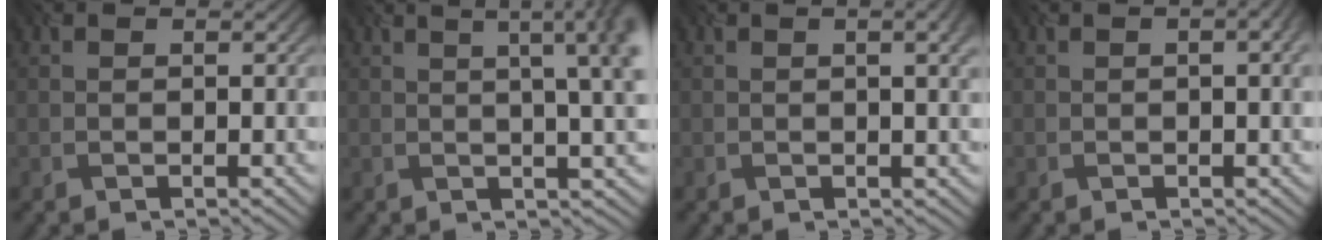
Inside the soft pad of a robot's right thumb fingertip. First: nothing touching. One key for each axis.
{"total": 10.2, "fx": 2.4, "fy": 3.5, "fz": 9.3, "tx": -0.085, "ty": 0.053, "tz": 0.018}
{"total": 4.9, "fx": 1.2, "fy": 1.8, "fz": 4.4, "tx": -0.044, "ty": 0.020, "tz": -0.001}
{"total": 4.0, "fx": 0.4, "fy": 1.5, "fz": 3.7, "tx": -0.034, "ty": 0.012, "tz": -0.004}